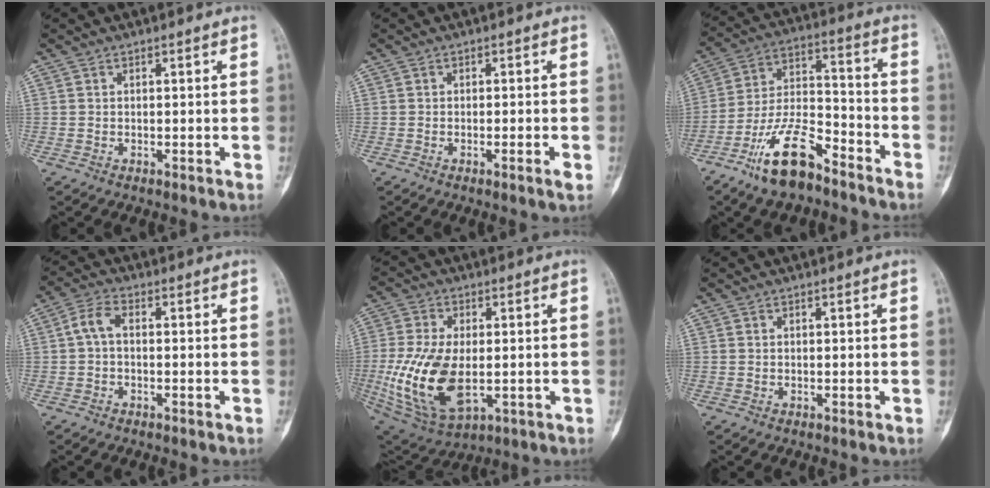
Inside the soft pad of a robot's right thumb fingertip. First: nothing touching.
{"total": 1.9, "force": [-0.7, 0.0, 1.7], "torque": [-0.035, -0.004, -0.013]}
{"total": 14.7, "force": [-9.9, 5.5, 9.3], "torque": [-0.170, 0.072, -0.188]}
{"total": 3.9, "force": [-0.1, 2.0, 3.3], "torque": [-0.068, 0.013, -0.009]}
{"total": 17.0, "force": [-1.9, 9.4, 14.0], "torque": [-0.285, -0.012, -0.015]}
{"total": 0.0}